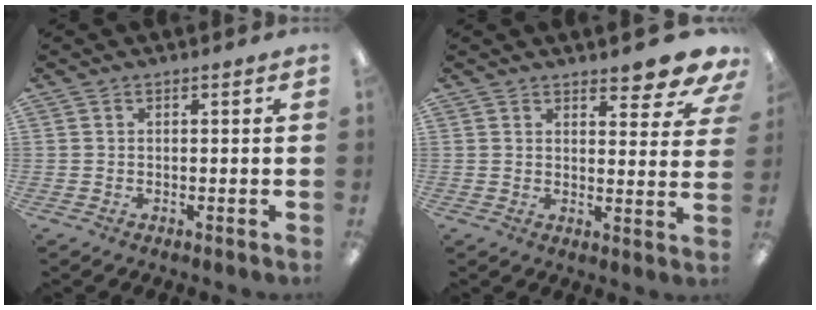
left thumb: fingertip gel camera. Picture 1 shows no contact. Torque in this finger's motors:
{"motor_torque": [0.01, -0.01, -0.39, 0.14, 0.04]}